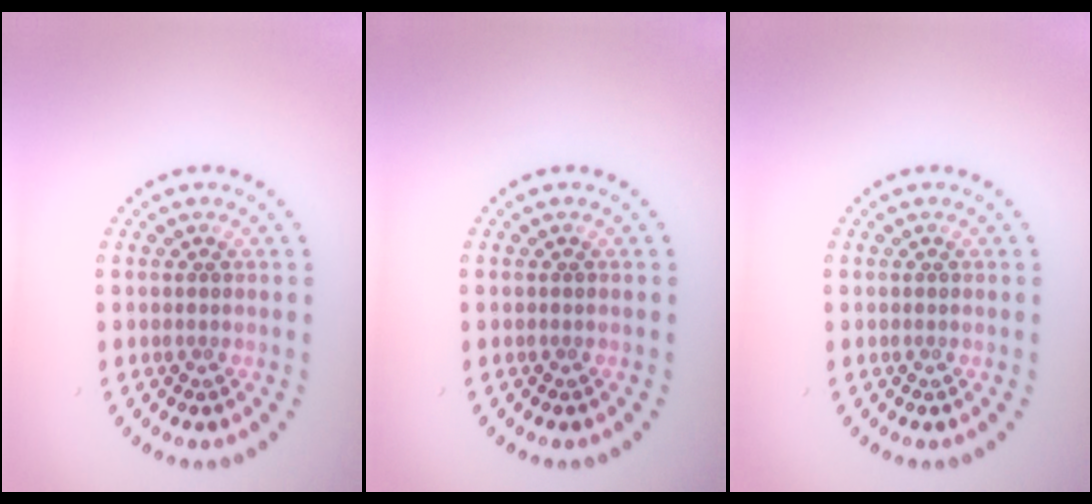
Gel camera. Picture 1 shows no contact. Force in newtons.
{"total": 0.0}
{"total": 0.0}